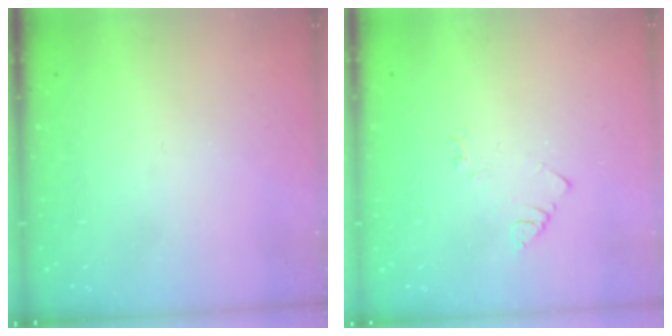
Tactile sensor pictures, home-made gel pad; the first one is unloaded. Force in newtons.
{"total": 2.7, "press": 2.7, "slide": 0.4}